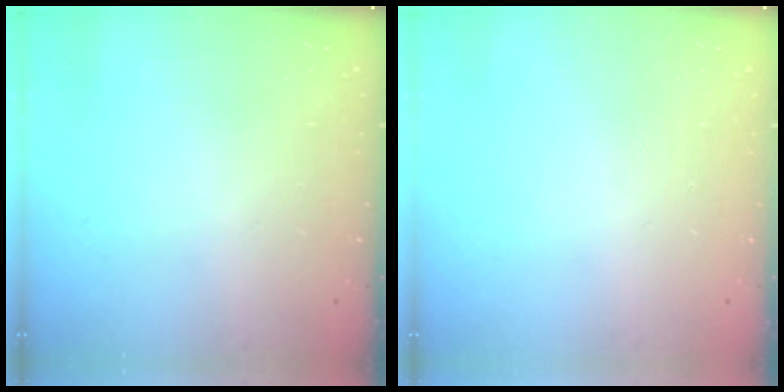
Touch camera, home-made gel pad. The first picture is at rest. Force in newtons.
{"total": 0.0}